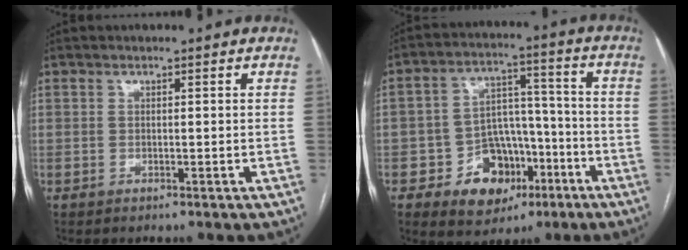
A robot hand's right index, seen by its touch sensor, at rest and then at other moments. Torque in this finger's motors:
{"motor_torque": [0.20, -0.15, -0.39, -0.09]}